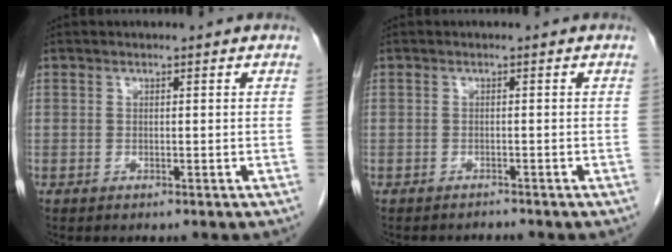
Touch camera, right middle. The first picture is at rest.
{"total": 1.0, "force": [-1.0, 0.0, -0.3], "torque": [0.002, -0.006, -0.014]}